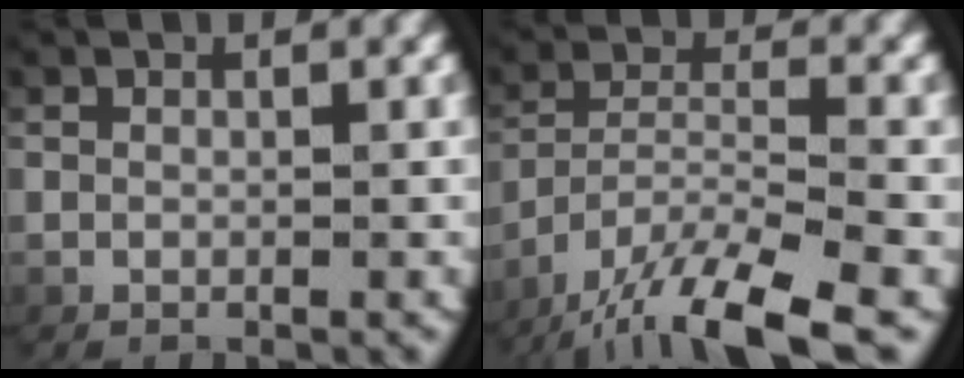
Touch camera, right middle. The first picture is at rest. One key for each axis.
{"total": 7.0, "fx": -3.7, "fy": 2.2, "fz": 5.4, "tx": -0.100, "ty": -0.016, "tz": -0.050}